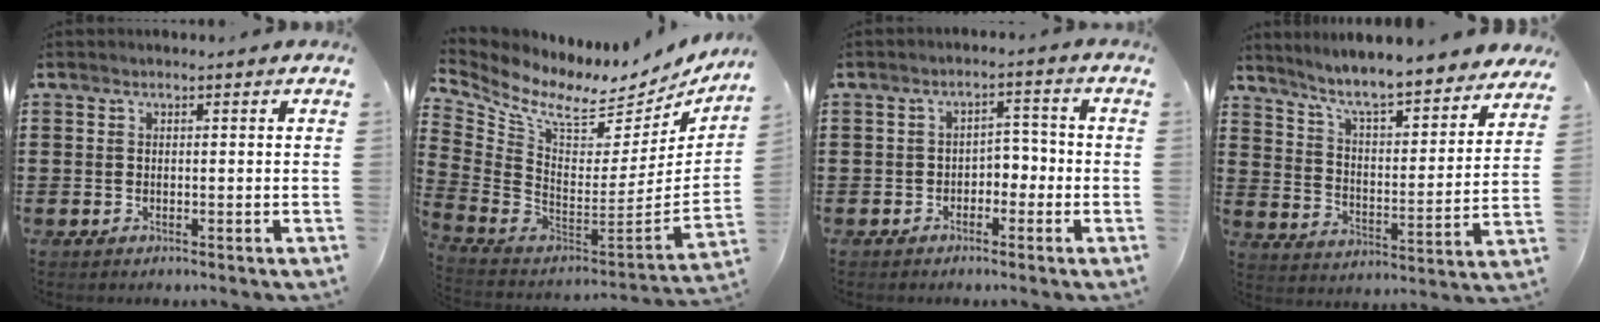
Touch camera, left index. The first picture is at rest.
{"total": 7.0, "force": [5.4, 2.5, 3.7], "torque": [-0.099, -0.060, 0.087]}
{"total": 2.8, "force": [-1.7, 1.7, 1.3], "torque": [-0.030, 0.008, -0.040]}
{"total": 7.1, "force": [6.4, 0.0, 3.0], "torque": [-0.085, -0.053, 0.105]}